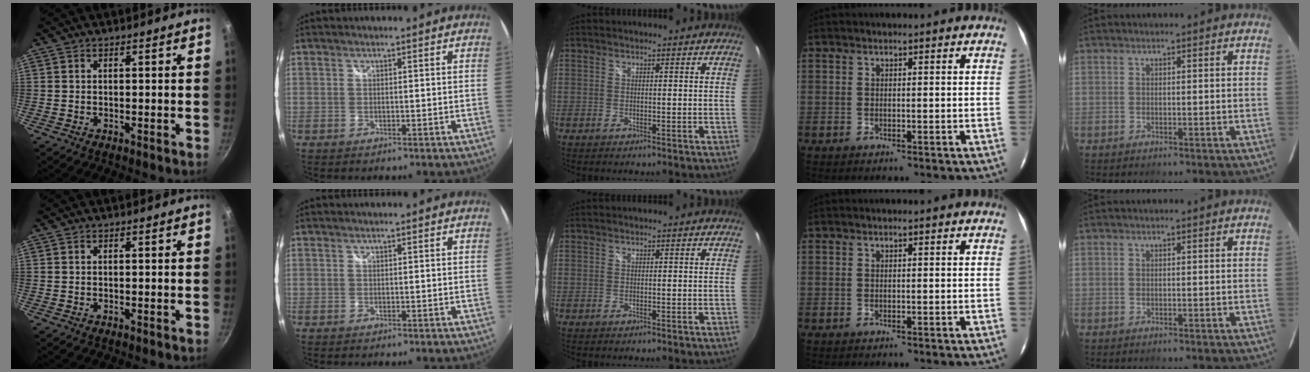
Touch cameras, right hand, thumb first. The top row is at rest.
{}